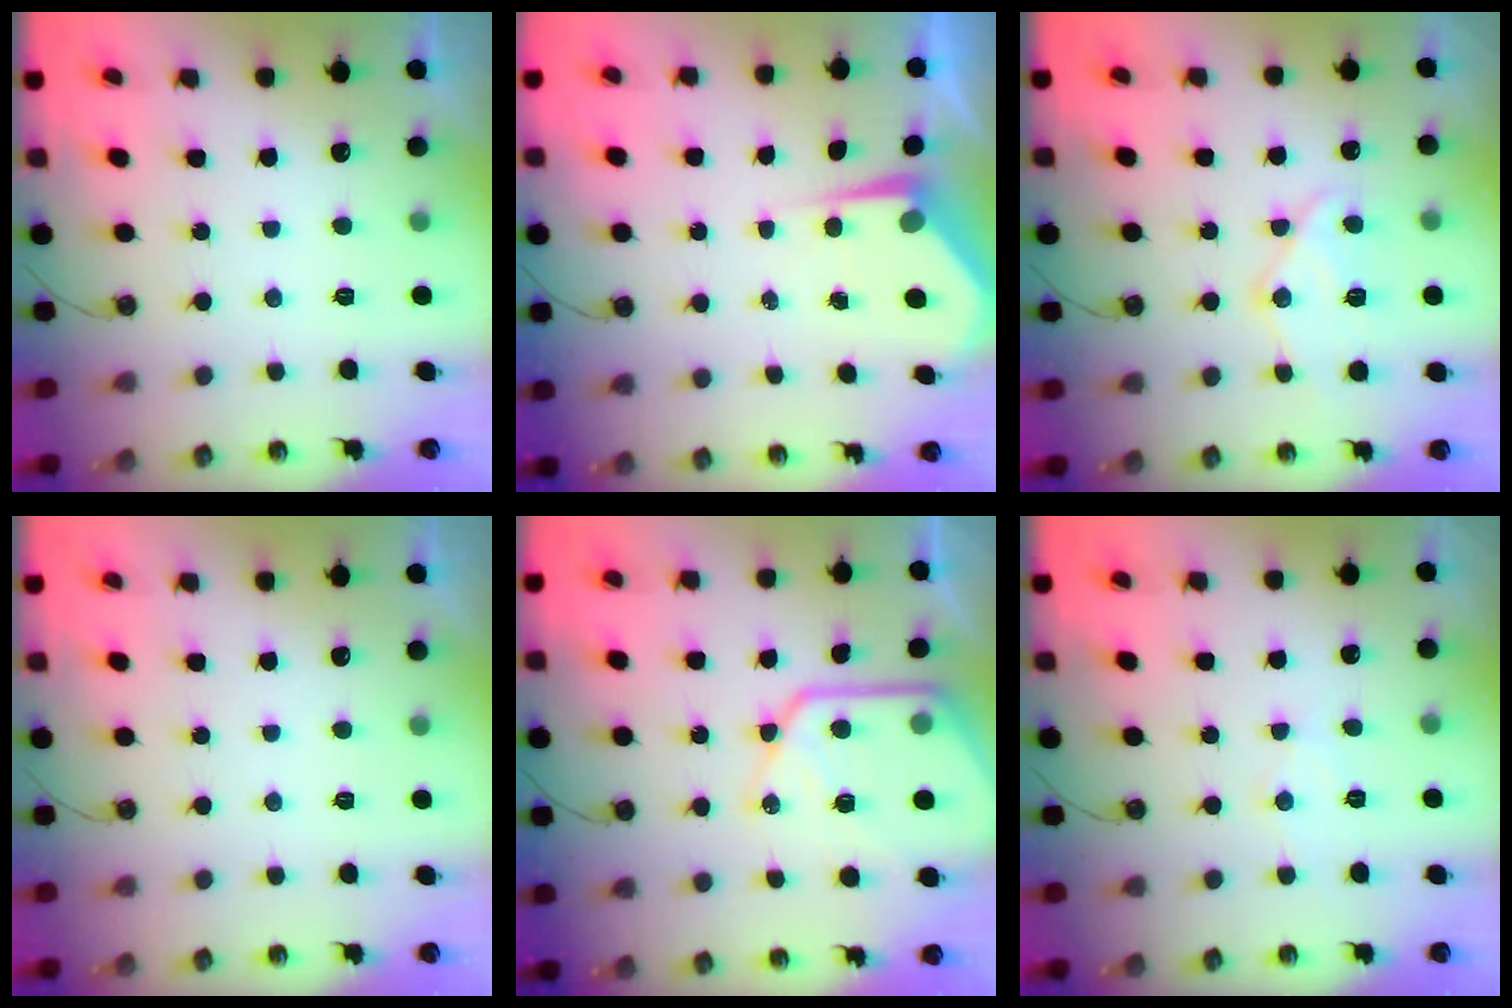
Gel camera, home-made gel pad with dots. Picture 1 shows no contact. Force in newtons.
{"total": 4.4, "press": 4.4, "slide": 0.4}
{"total": 12.6, "press": 12.6, "slide": 0.9}
{"total": 0.0}
{"total": 17.2, "press": 17.1, "slide": 1.9}
{"total": 5.9, "press": 5.9, "slide": 0.5}